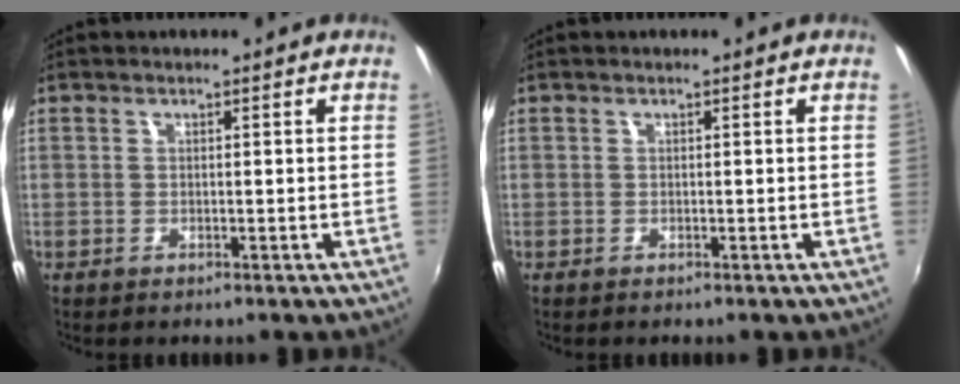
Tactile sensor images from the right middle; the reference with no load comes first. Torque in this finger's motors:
{"motor_torque": [0.08, -0.27, 0.03, 0.00]}